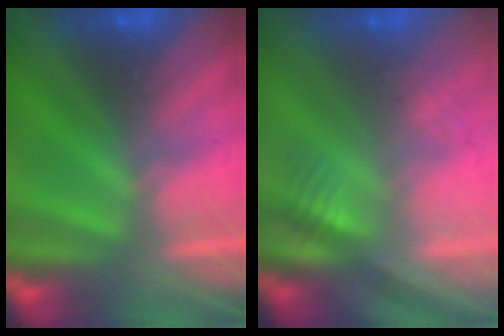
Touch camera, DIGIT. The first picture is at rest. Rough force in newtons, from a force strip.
{"total": 2.7}